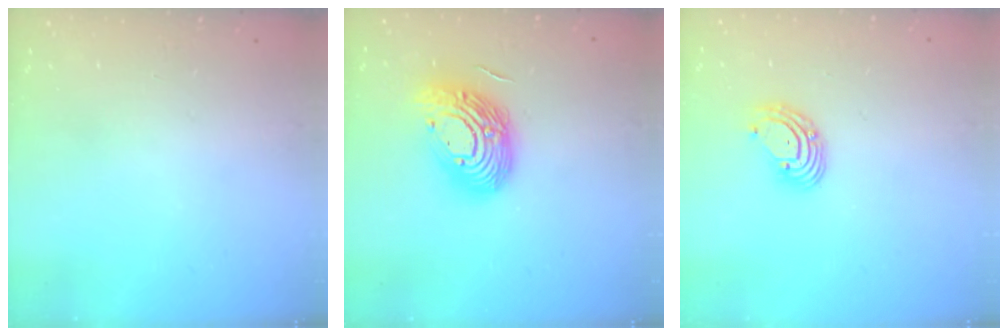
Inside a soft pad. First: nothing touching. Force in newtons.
{"total": 17.3, "press": 17.2, "slide": 1.2}
{"total": 5.6, "press": 5.6, "slide": 0.5}